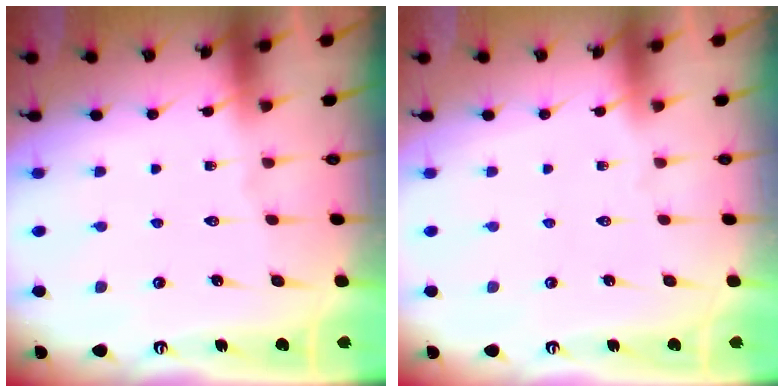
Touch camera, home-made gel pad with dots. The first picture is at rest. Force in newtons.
{"total": 0.0}